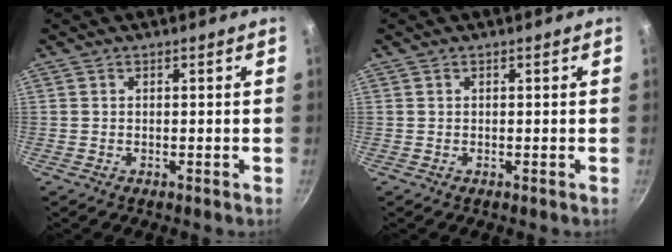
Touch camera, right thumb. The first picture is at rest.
{"total": 0.0}